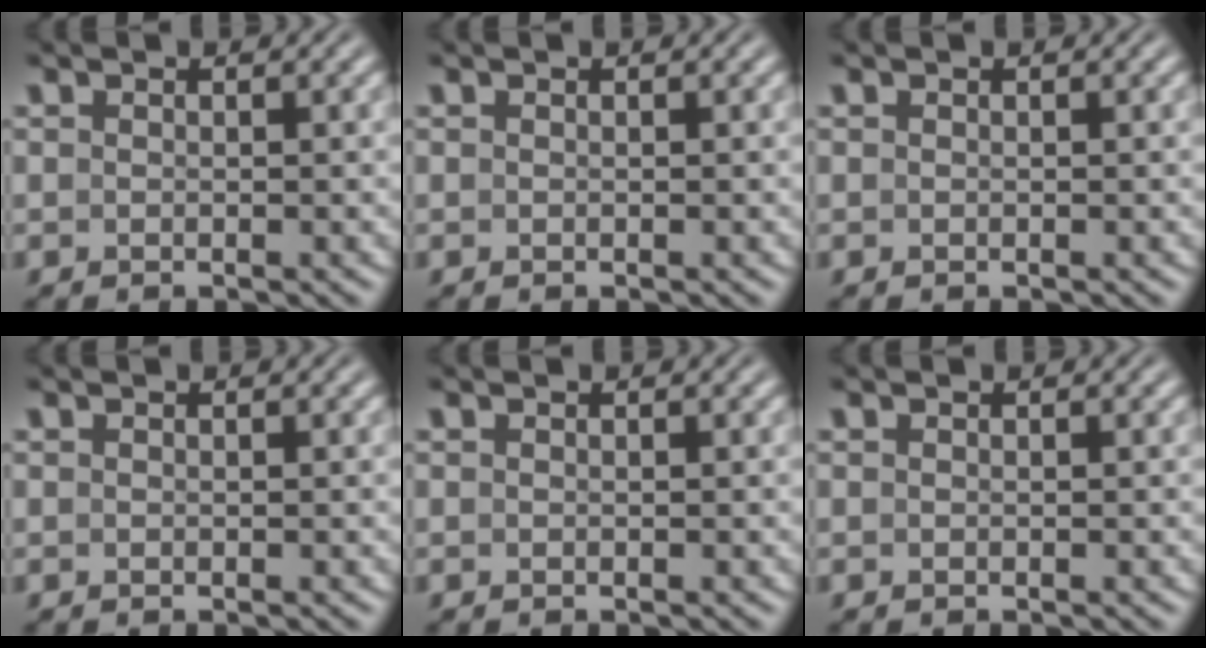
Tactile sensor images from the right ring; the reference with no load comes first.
{"total": 0.0}
{"total": 0.0}
{"total": 0.0}
{"total": 0.0}
{"total": 0.0}